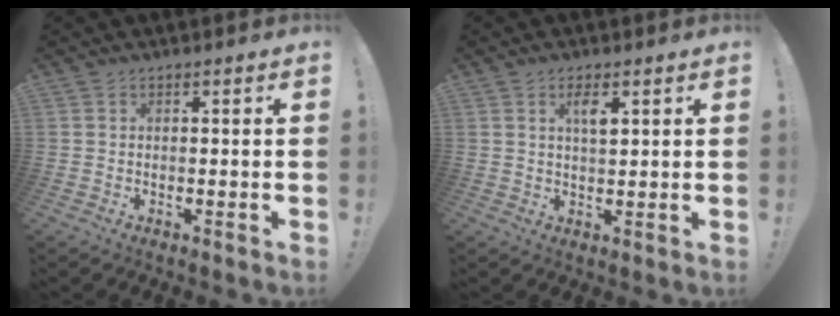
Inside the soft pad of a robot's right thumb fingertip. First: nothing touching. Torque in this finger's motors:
{"motor_torque": [0.84, 1.25, 0.82, -0.52, 0.13]}